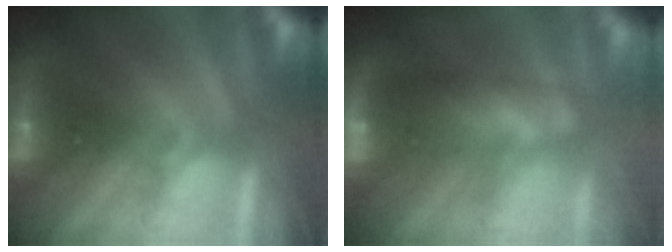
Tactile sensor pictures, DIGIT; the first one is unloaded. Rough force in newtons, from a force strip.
{"total": 7.0}